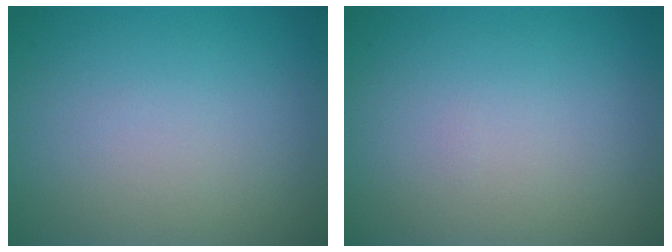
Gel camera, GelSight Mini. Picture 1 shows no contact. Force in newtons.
{"total": 0.0}